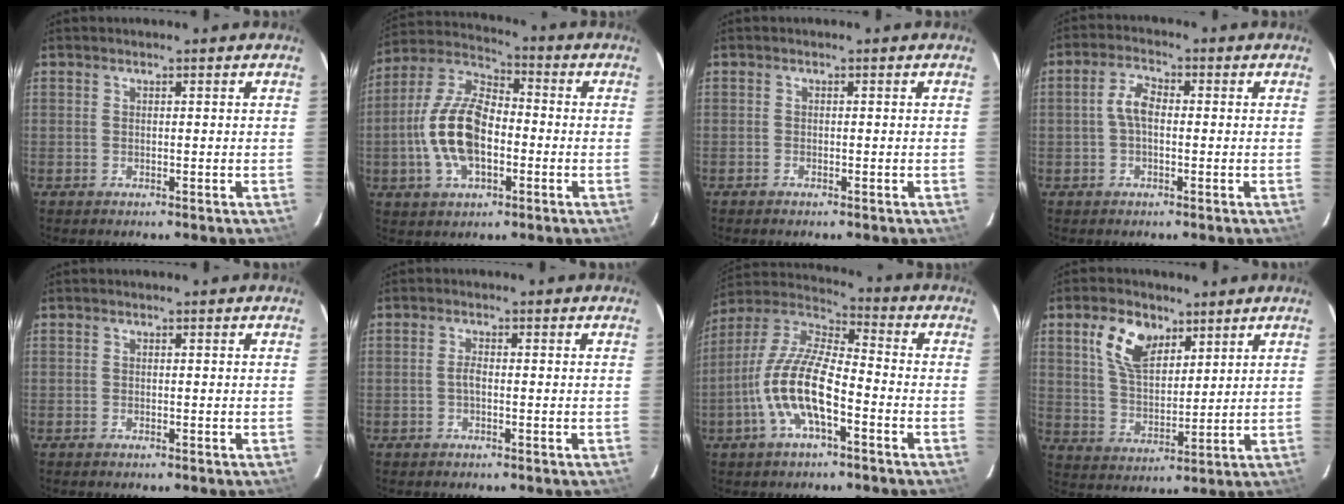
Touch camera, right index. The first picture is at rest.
{"total": 14.4, "force": [-3.0, 7.4, 12.1], "torque": [-0.254, 0.011, -0.058]}
{"total": 0.6, "force": [-0.5, 0.1, 0.1], "torque": [-0.005, 0.001, -0.012]}
{"total": 3.9, "force": [-0.3, 1.9, 3.4], "torque": [-0.072, 0.014, -0.006]}
{"total": 0.0}
{"total": 1.5, "force": [-0.5, 0.5, 1.3], "torque": [-0.027, 0.005, -0.011]}
{"total": 14.1, "force": [-5.2, 4.5, 12.3], "torque": [-0.252, 0.000, -0.104]}
{"total": 10.0, "force": [5.3, 5.6, 6.4], "torque": [-0.125, 0.015, 0.103]}